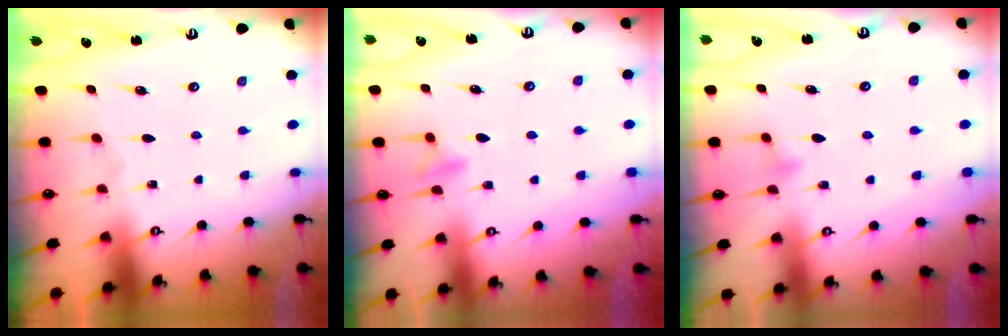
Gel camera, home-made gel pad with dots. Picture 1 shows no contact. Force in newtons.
{"total": 7.3, "press": 7.2, "slide": 0.7}
{"total": 4.9, "press": 4.9, "slide": 0.6}